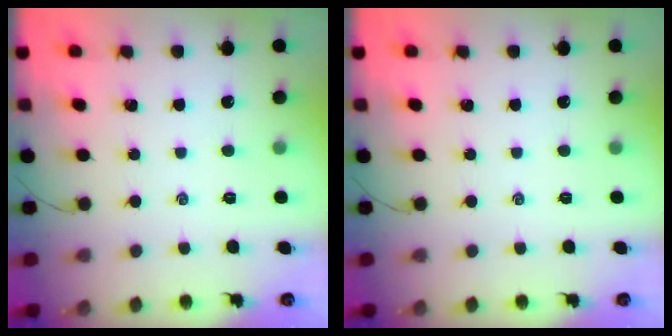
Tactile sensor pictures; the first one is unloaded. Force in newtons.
{"total": 0.0}